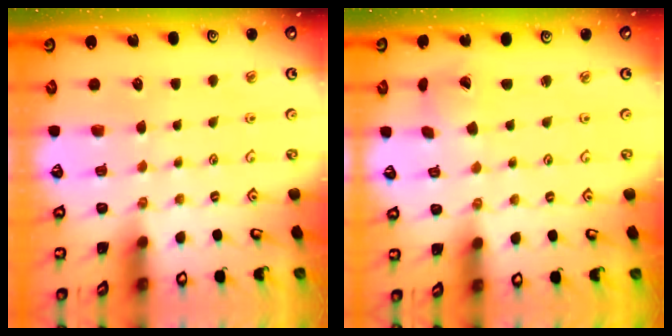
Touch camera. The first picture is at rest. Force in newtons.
{"total": 1.1, "press": 1.0, "slide": 0.1}